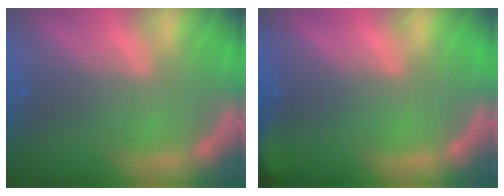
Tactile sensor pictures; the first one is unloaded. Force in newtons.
{"total": 2.9}